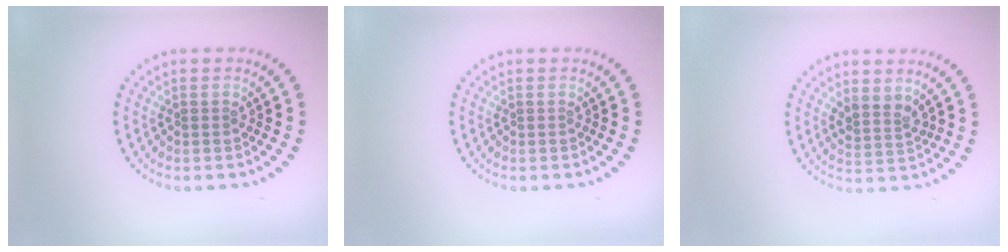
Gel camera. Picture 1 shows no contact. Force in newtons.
{"total": 0.0}
{"total": 2.1, "press": 1.7, "slide": 1.2}